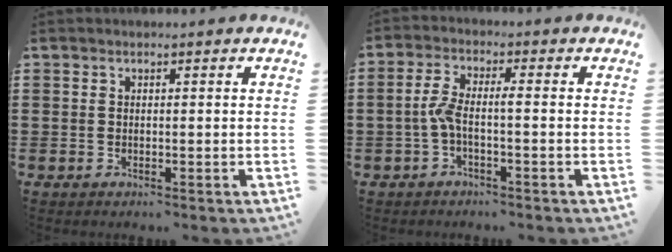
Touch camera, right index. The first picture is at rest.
{"total": 3.9, "force": [-1.2, 0.6, 3.6], "torque": [-0.089, -0.004, -0.032]}